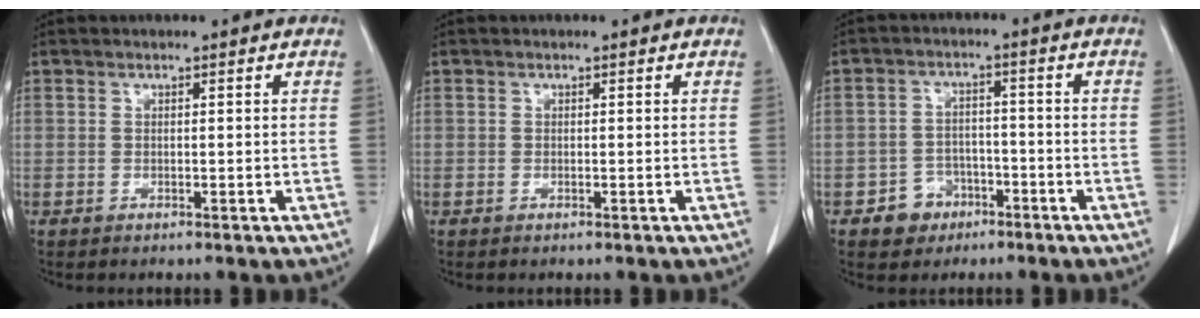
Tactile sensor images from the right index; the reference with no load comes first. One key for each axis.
{"total": 0.0}
{"total": 4.9, "fx": -2.7, "fy": 4.0, "fz": 0.9, "tx": -0.009, "ty": 0.014, "tz": -0.038}